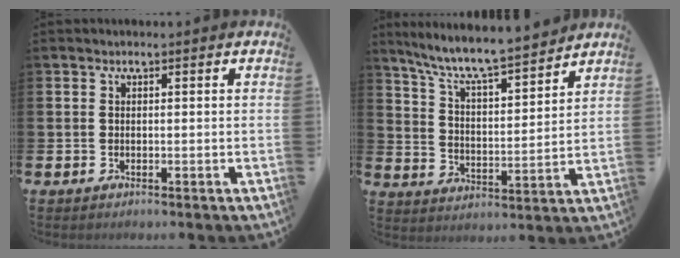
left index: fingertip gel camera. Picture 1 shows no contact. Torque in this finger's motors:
{"motor_torque": [0.15, -0.26, 0.73, 0.21]}